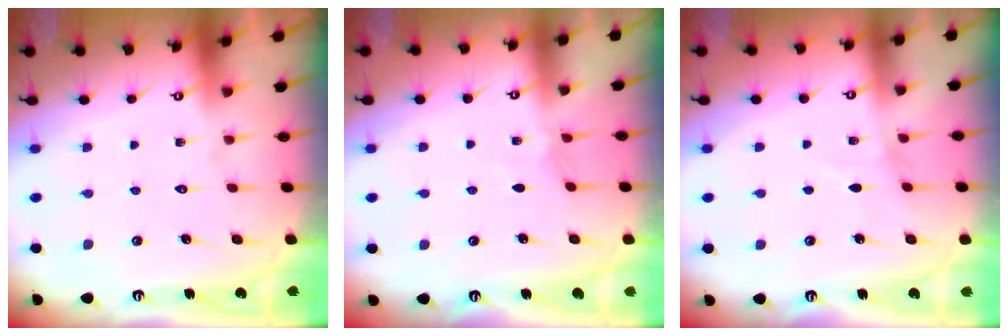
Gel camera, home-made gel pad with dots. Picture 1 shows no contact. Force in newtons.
{"total": 2.5, "press": 2.5, "slide": 0.5}
{"total": 3.1, "press": 3.1, "slide": 0.4}